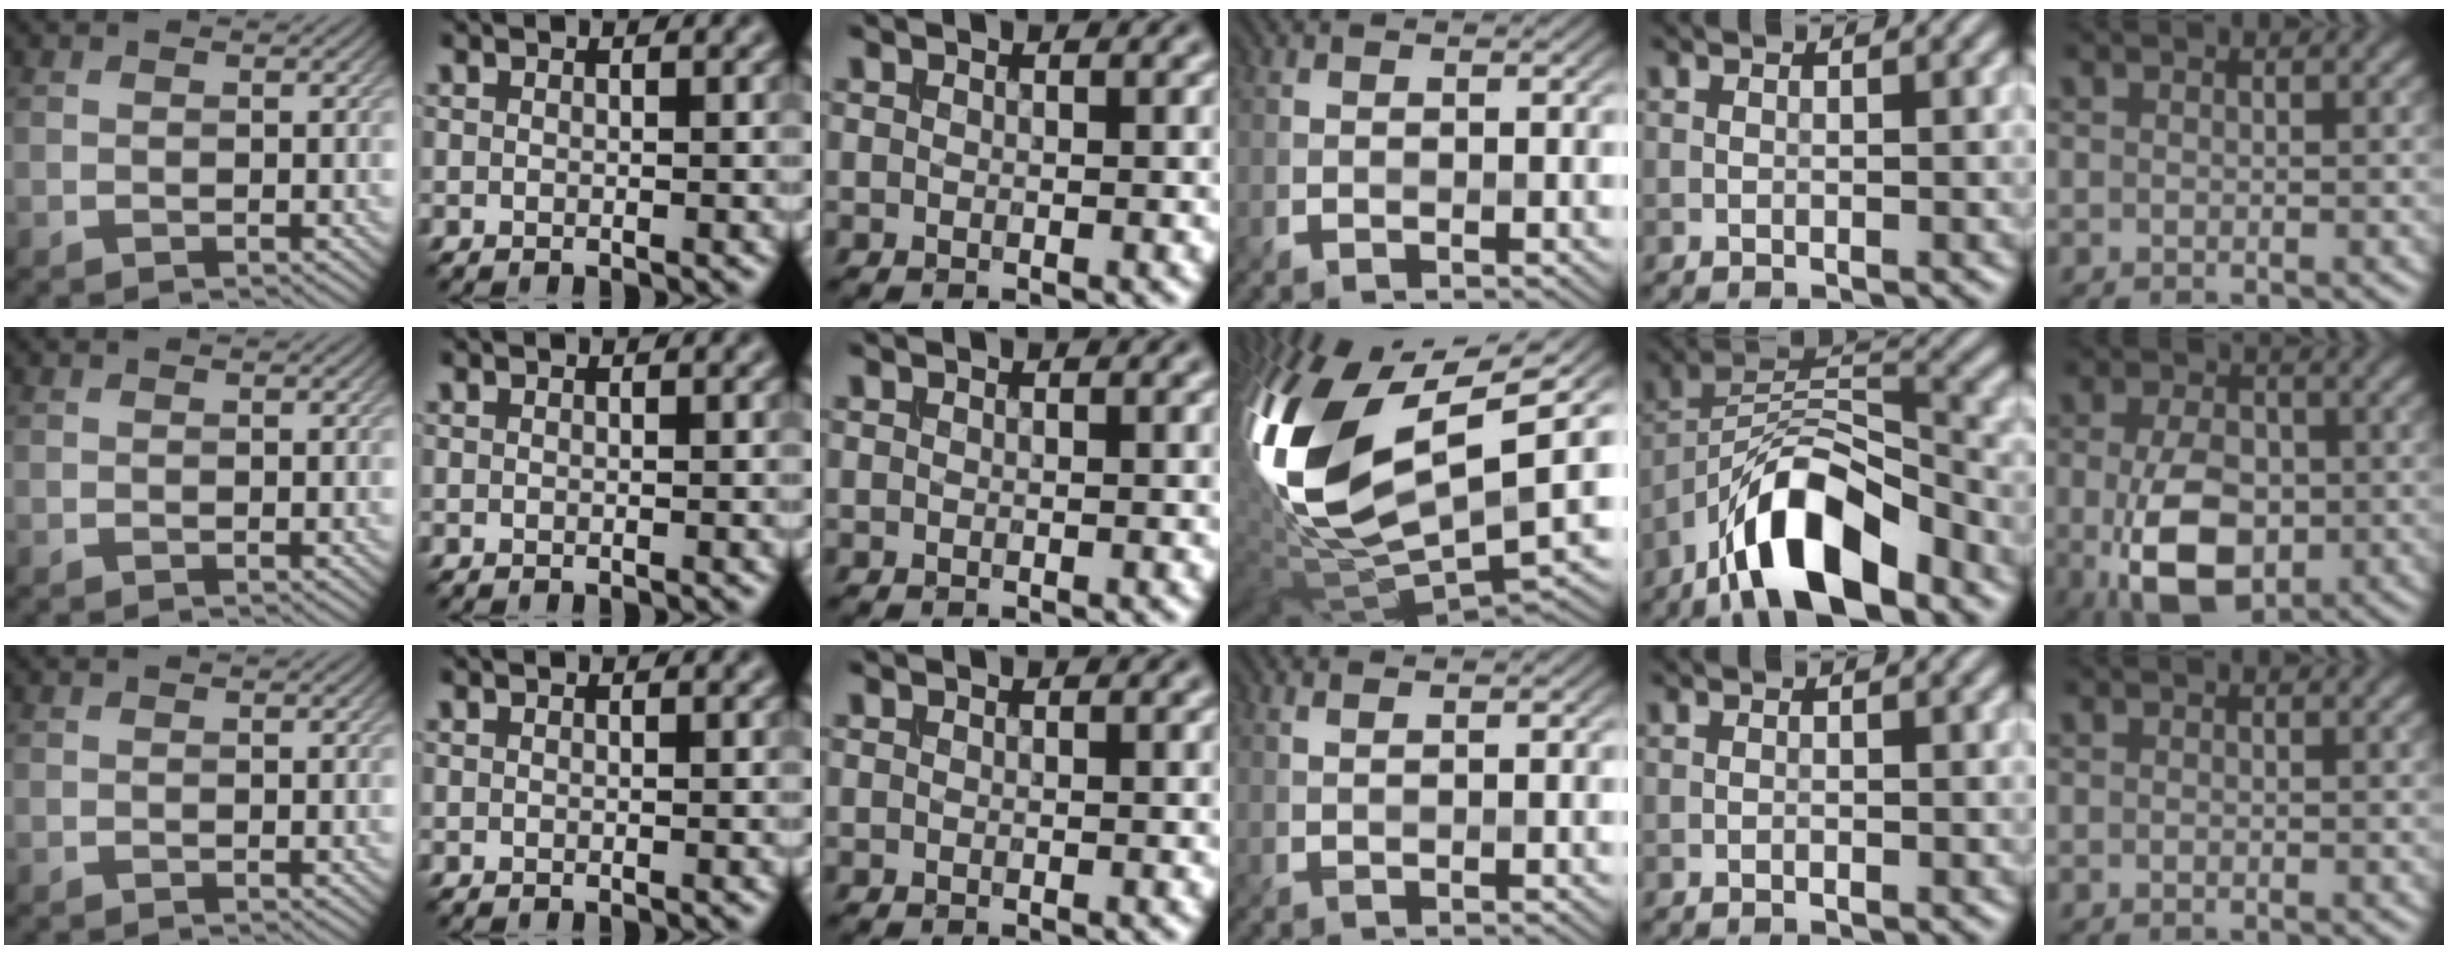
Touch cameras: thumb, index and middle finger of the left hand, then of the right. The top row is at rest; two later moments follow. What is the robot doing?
{"motion": "insert", "object": "bucket"}